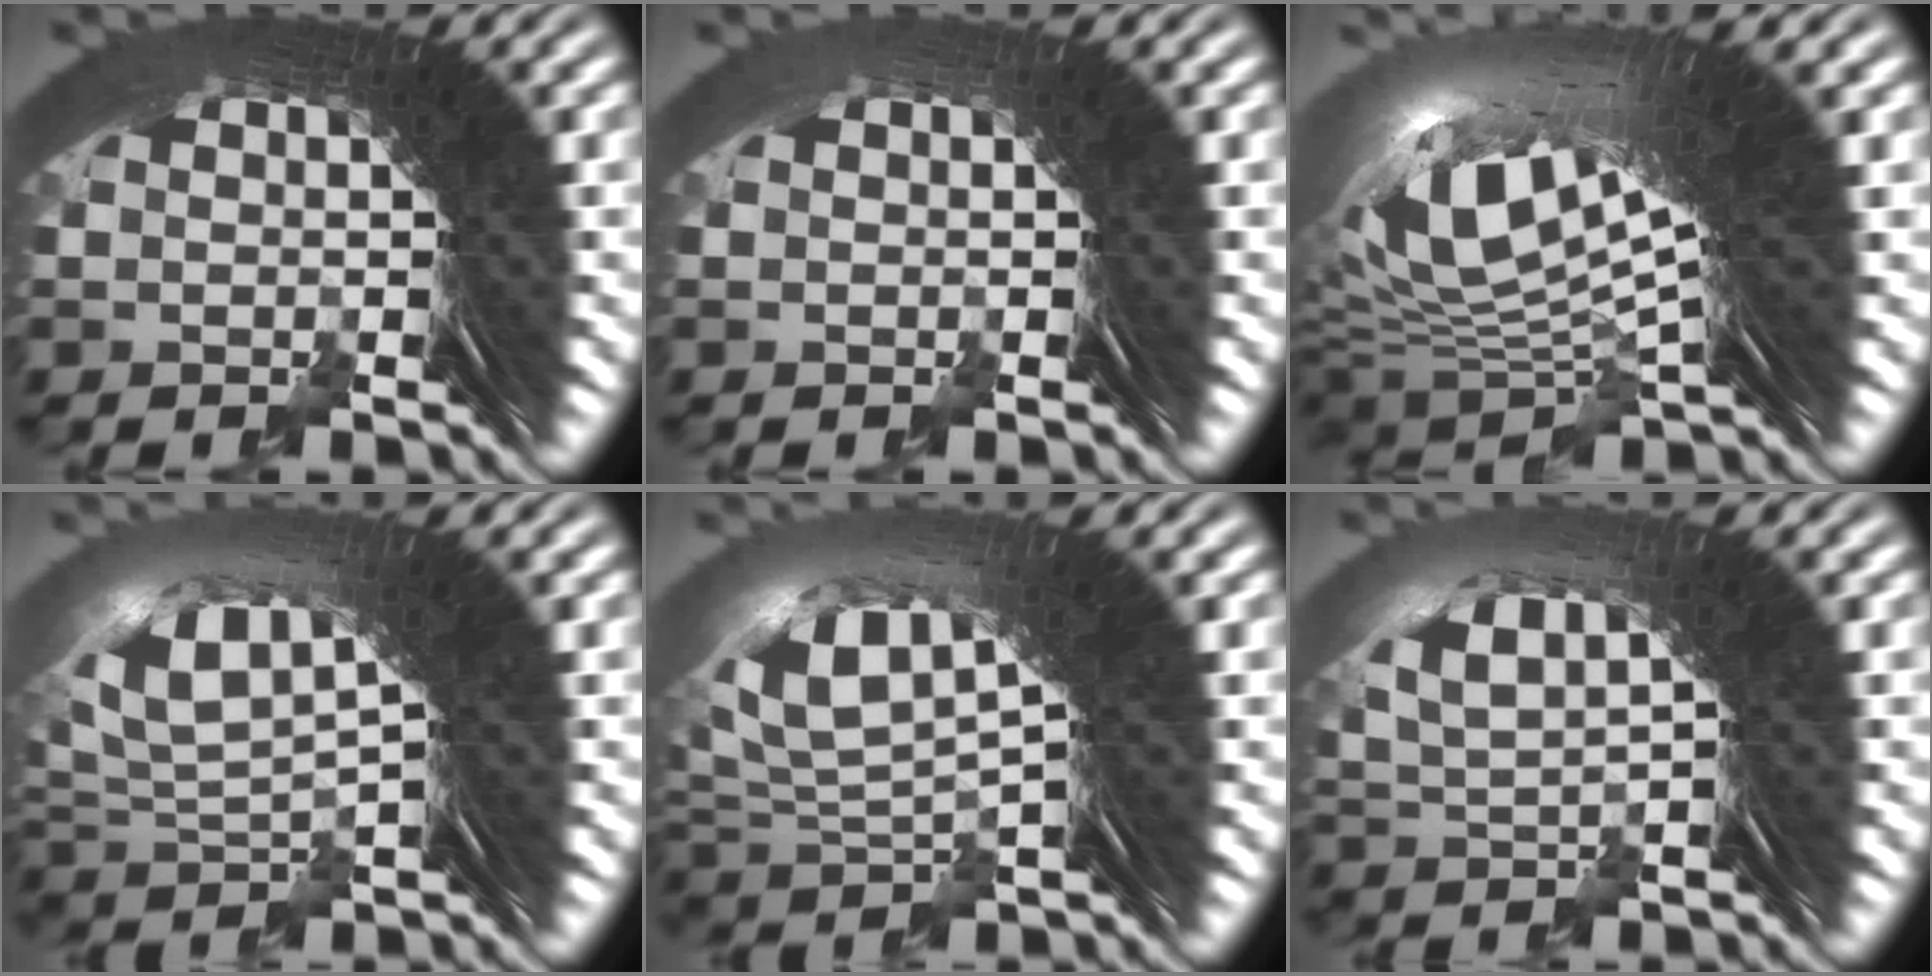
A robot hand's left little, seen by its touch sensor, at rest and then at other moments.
{"total": 1.1, "force": [-0.7, -0.5, -0.7], "torque": [0.013, 0.002, -0.012]}
{"total": 12.6, "force": [2.7, 6.7, 10.3], "torque": [-0.191, -0.018, 0.058]}
{"total": 5.3, "force": [1.4, 3.1, 4.0], "torque": [-0.098, -0.012, 0.037]}
{"total": 5.9, "force": [1.6, 3.4, 4.6], "torque": [-0.102, -0.008, 0.039]}
{"total": 3.5, "force": [1.2, 1.9, 2.8], "torque": [-0.070, -0.004, 0.029]}